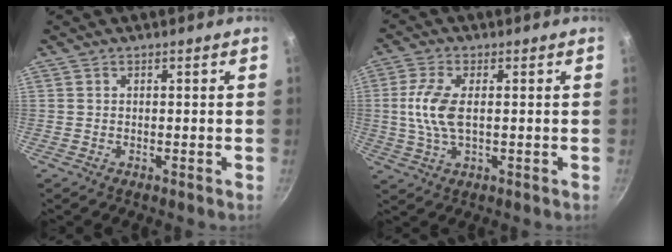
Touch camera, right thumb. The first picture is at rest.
{"total": 7.9, "force": [0.4, 3.6, 7.0], "torque": [-0.154, 0.004, 0.005]}